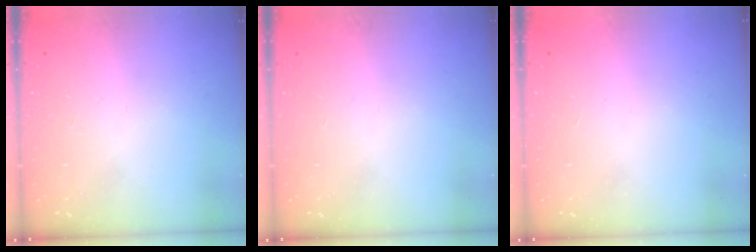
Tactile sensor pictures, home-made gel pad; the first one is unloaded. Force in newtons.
{"total": 0.0}
{"total": 1.5, "press": 1.5, "slide": 0.1}